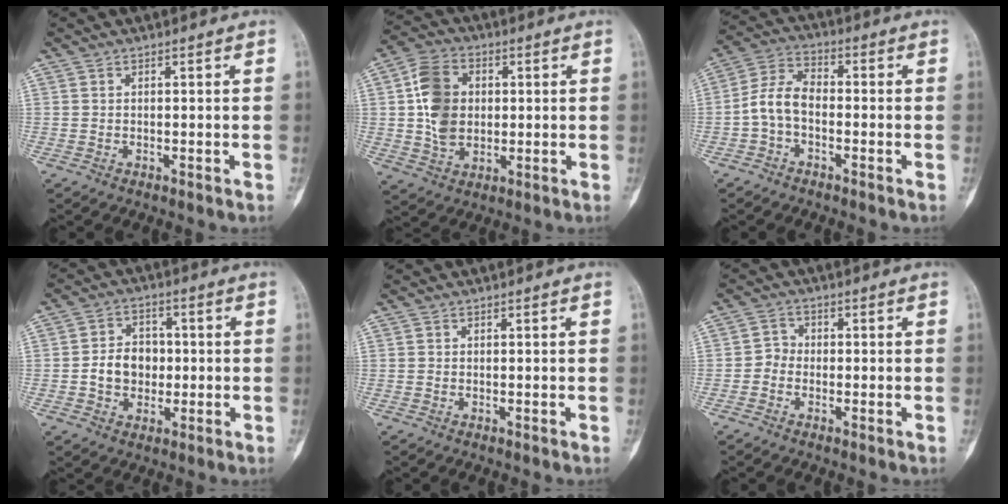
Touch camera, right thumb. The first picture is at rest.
{"total": 10.9, "force": [1.1, 8.2, 7.1], "torque": [-0.111, 0.007, 0.019]}
{"total": 7.0, "force": [-1.7, 4.3, 5.2], "torque": [-0.095, 0.032, -0.046]}
{"total": 7.5, "force": [-0.6, 6.1, 4.4], "torque": [-0.042, 0.018, -0.015]}
{"total": 0.0}
{"total": 2.4, "force": [-0.9, 2.1, 0.8], "torque": [0.003, 0.009, -0.030]}